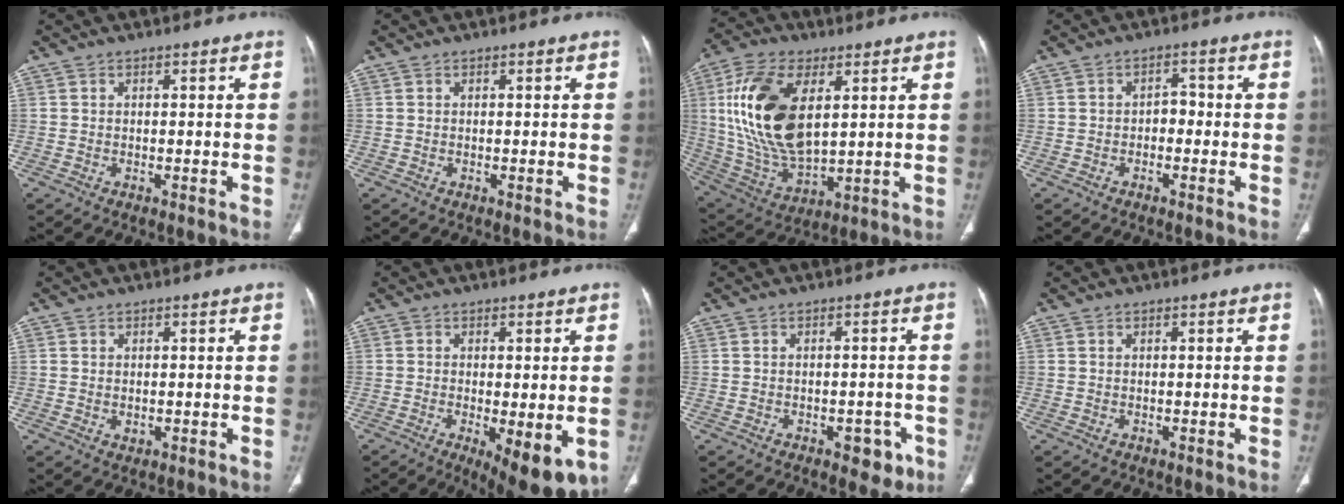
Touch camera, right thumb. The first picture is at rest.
{"total": 0.0}
{"total": 20.7, "force": [4.9, 10.8, 17.0], "torque": [-0.336, -0.020, 0.097]}
{"total": 2.5, "force": [-0.7, 1.8, 1.6], "torque": [-0.010, 0.015, -0.018]}
{"total": 1.2, "force": [0.0, 1.0, 0.8], "torque": [-0.012, -0.002, 0.003]}
{"total": 11.0, "force": [-3.7, 3.6, 9.8], "torque": [-0.135, -0.022, -0.047]}
{"total": 4.9, "force": [-2.4, 2.8, 3.2], "torque": [-0.018, 0.012, -0.026]}
{"total": 0.0}